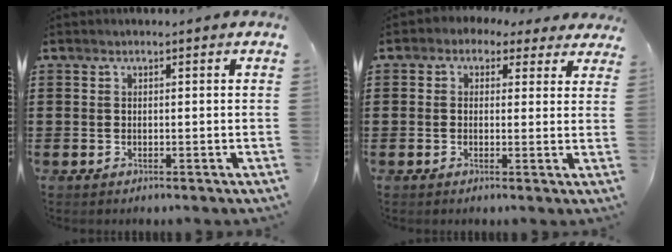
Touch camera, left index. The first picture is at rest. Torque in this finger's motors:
{"motor_torque": [2.14, 0.00, 1.05, 0.04]}